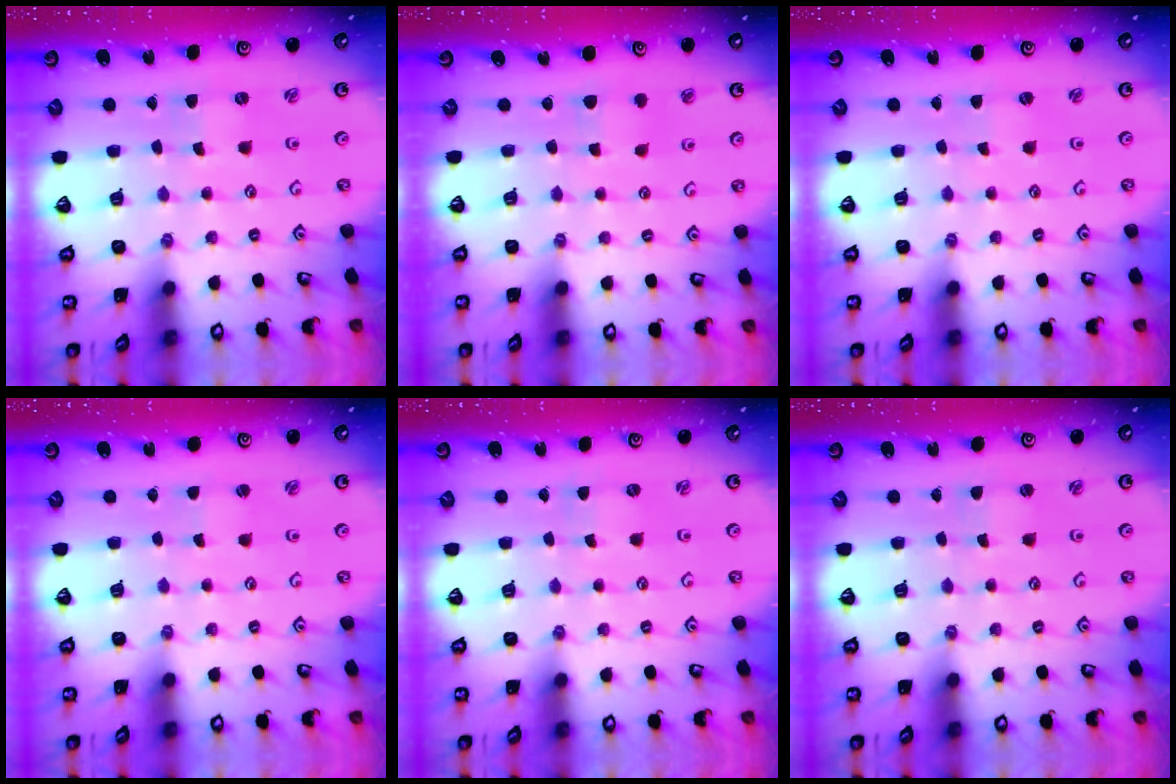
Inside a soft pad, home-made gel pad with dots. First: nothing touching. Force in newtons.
{"total": 3.5, "press": 3.4, "slide": 0.5}
{"total": 1.1, "press": 1.1, "slide": 0.3}
{"total": 0.0}
{"total": 0.0}
{"total": 0.7, "press": 0.7, "slide": 0.2}